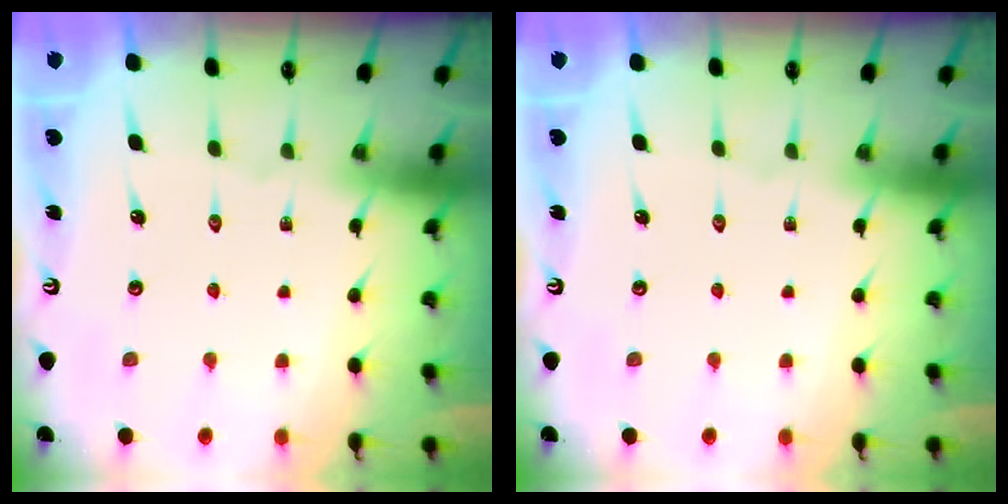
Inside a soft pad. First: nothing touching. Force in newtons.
{"total": 0.0}